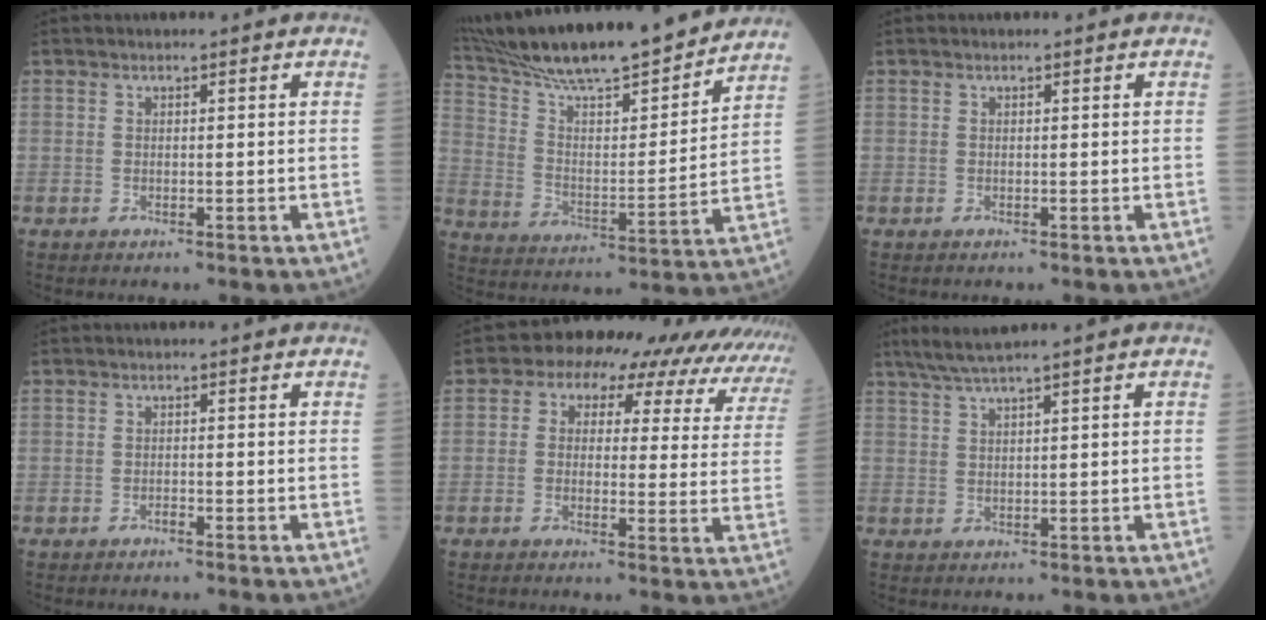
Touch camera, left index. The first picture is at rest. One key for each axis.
{"total": 21.8, "fx": 19.2, "fy": 2.3, "fz": 10.0, "tx": -0.179, "ty": 0.001, "tz": 0.306}
{"total": 0.0}
{"total": 0.5, "fx": -0.5, "fy": 0.0, "fz": 0.2, "tx": -0.003, "ty": -0.001, "tz": -0.011}
{"total": 17.6, "fx": 14.5, "fy": 7.2, "fz": 7.0, "tx": -0.075, "ty": 0.025, "tz": 0.141}
{"total": 4.4, "fx": 3.5, "fy": -1.0, "fz": 2.5, "tx": -0.051, "ty": 0.014, "tz": 0.070}